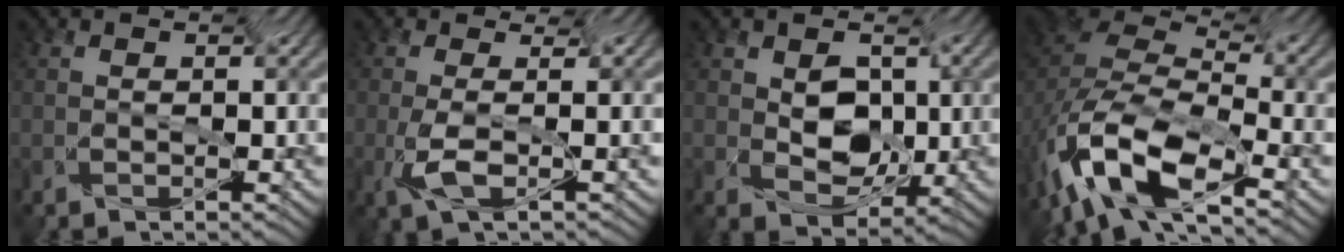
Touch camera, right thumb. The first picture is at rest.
{"total": 3.7, "force": [-1.7, 1.4, 3.0], "torque": [-0.070, -0.005, -0.031]}
{"total": 5.5, "force": [-2.0, 3.5, 3.7], "torque": [-0.079, -0.003, -0.032]}
{"total": 12.8, "force": [-8.1, 6.6, 7.3], "torque": [-0.187, -0.014, -0.139]}